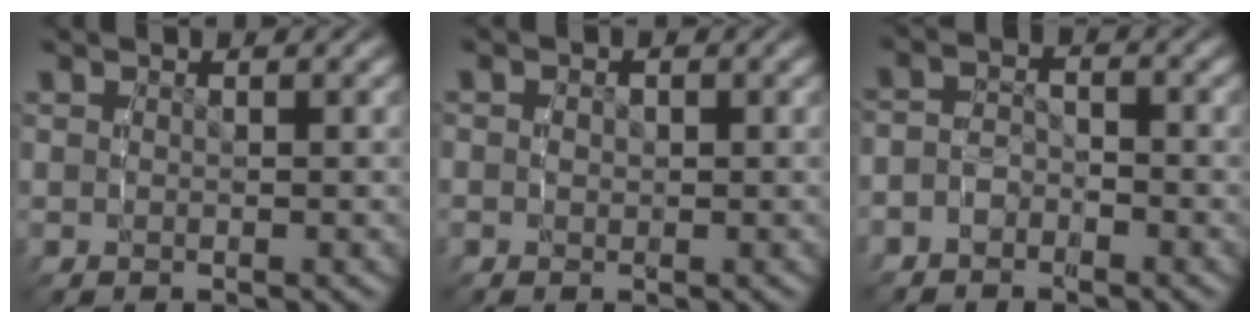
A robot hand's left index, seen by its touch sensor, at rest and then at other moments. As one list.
[{"total": 1.1, "force": [-1.0, 0.2, -0.2], "torque": [0.003, -0.011, -0.015]}, {"total": 3.2, "force": [-2.8, 1.4, 0.1], "torque": [-0.009, -0.013, -0.054]}]